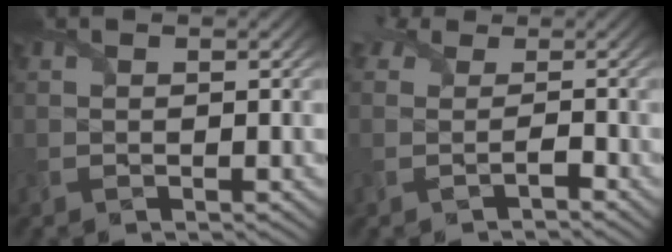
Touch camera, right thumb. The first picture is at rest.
{"total": 2.5, "force": [-0.3, 2.1, 1.3], "torque": [-0.019, 0.001, -0.013]}